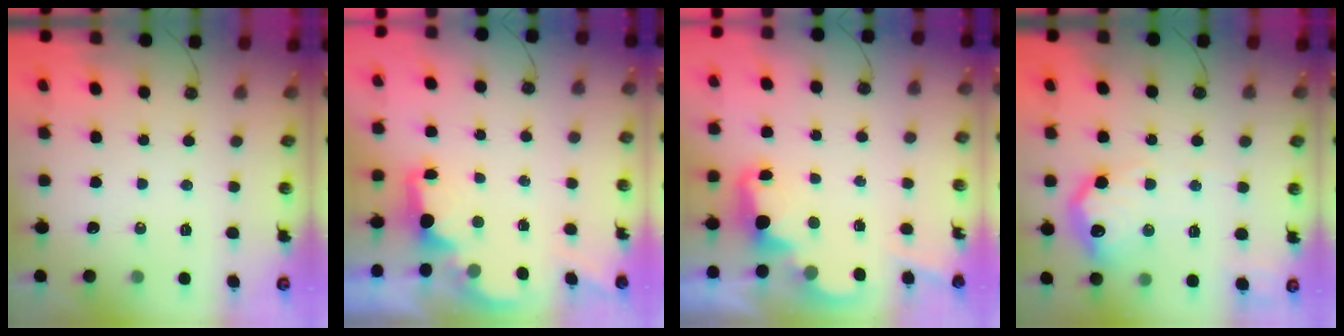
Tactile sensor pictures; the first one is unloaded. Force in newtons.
{"total": 2.1, "press": 1.9, "slide": 0.8}
{"total": 2.5, "press": 2.4, "slide": 0.5}
{"total": 16.8, "press": 16.8, "slide": 1.1}